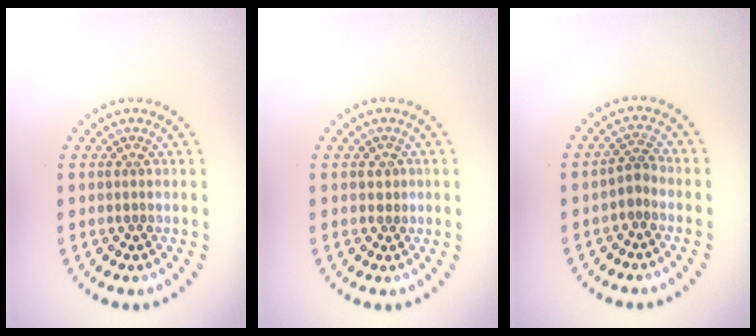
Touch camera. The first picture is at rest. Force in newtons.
{"total": 0.7, "press": 0.6, "slide": 0.3}
{"total": 1.5, "press": 1.3, "slide": 0.9}